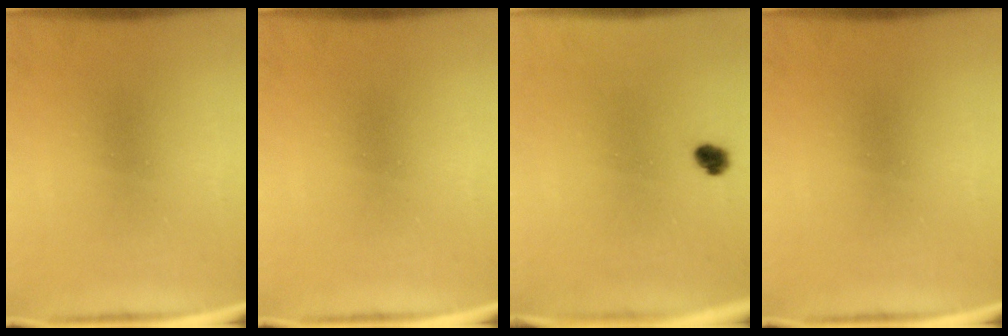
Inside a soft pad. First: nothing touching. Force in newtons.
{"total": 0.0}
{"total": 2.2}
{"total": 0.0}